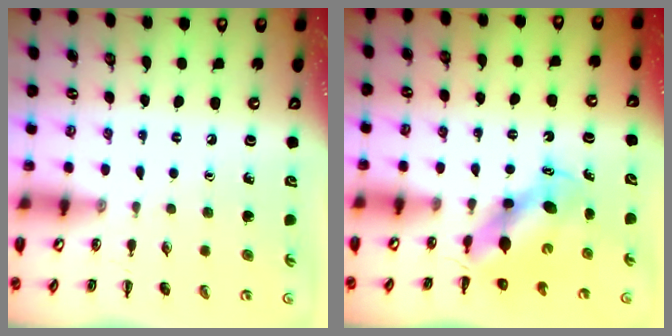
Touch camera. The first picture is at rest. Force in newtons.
{"total": 5.8, "press": 5.8, "slide": 0.9}